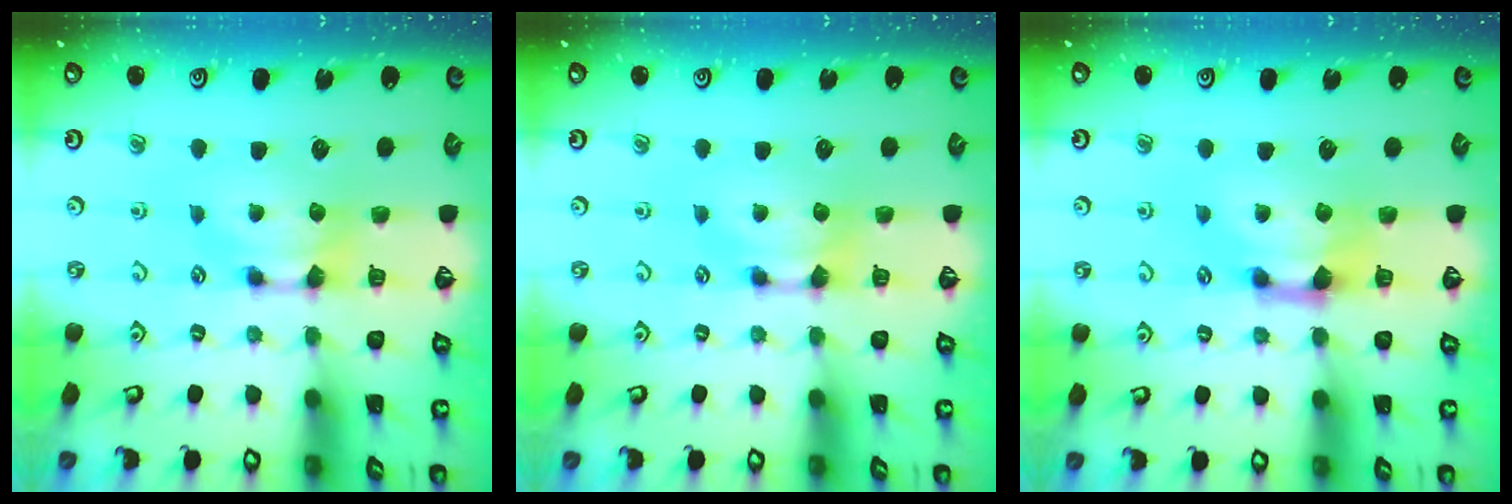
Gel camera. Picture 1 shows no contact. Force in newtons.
{"total": 0.0}
{"total": 1.5, "press": 0.5, "slide": 1.4}